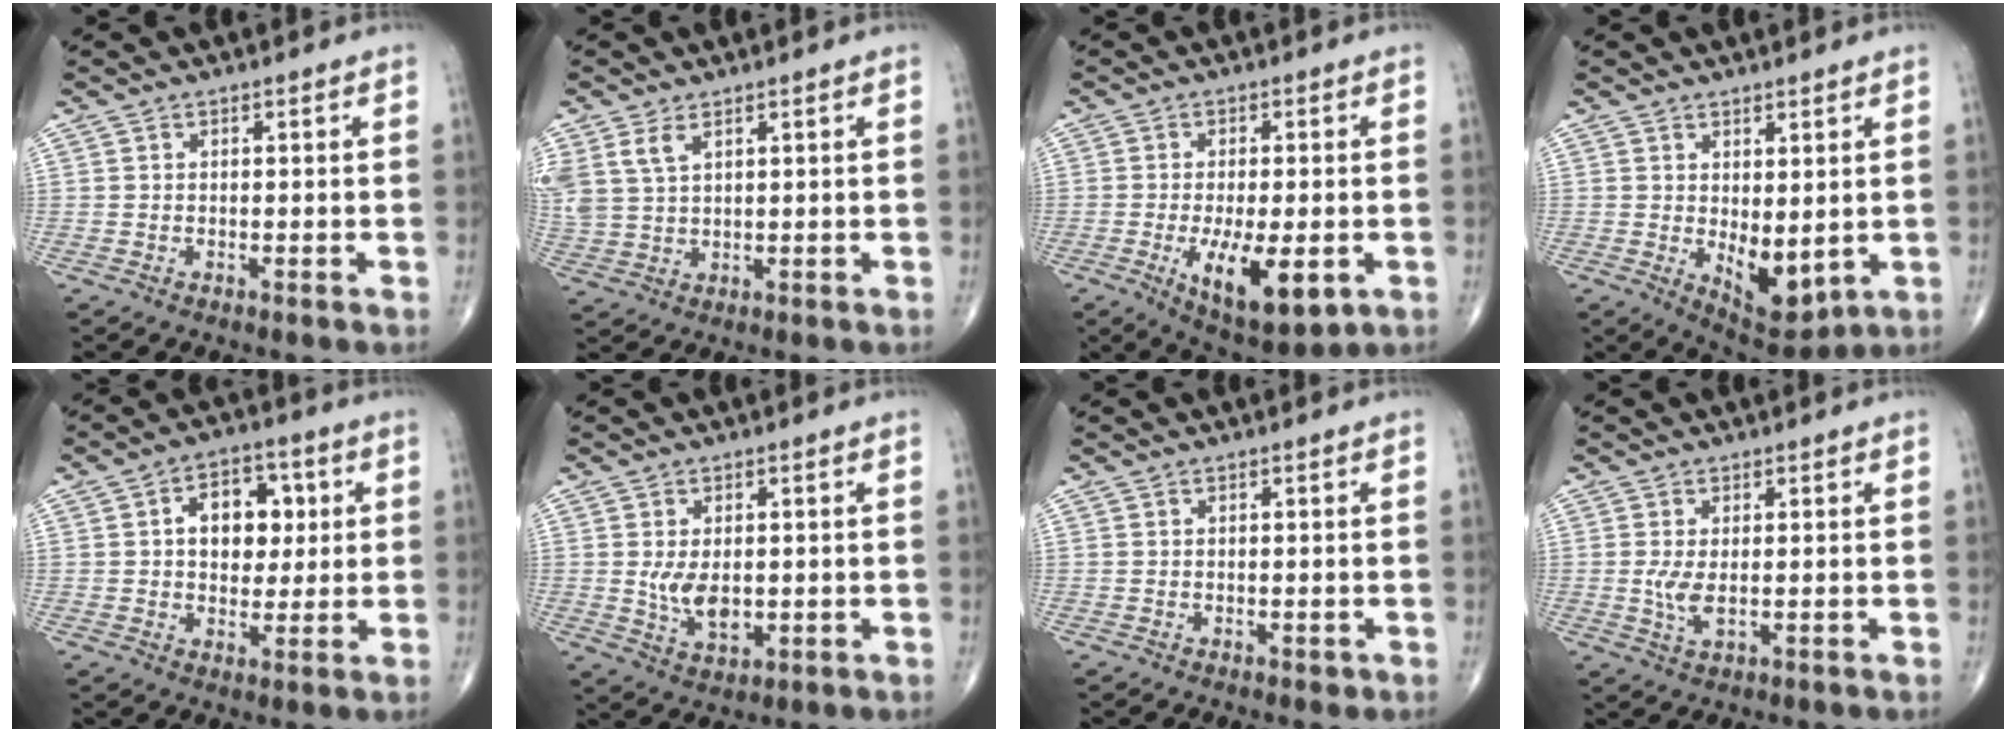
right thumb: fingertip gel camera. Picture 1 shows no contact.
{"total": 5.6, "force": [3.0, 3.1, 3.5], "torque": [-0.079, -0.004, 0.072]}
{"total": 12.6, "force": [-3.7, 5.2, 10.9], "torque": [-0.168, -0.016, -0.046]}
{"total": 8.3, "force": [-0.4, 4.1, 7.2], "torque": [-0.087, -0.018, 0.014]}
{"total": 10.2, "force": [1.9, 7.1, 7.1], "torque": [-0.059, 0.007, 0.028]}
{"total": 6.4, "force": [0.1, 3.8, 5.1], "torque": [-0.084, -0.015, 0.014]}
{"total": 0.9, "force": [0.0, 0.6, 0.6], "torque": [-0.007, -0.003, 0.003]}
{"total": 3.7, "force": [0.0, 1.6, 3.3], "torque": [-0.075, -0.012, 0.005]}